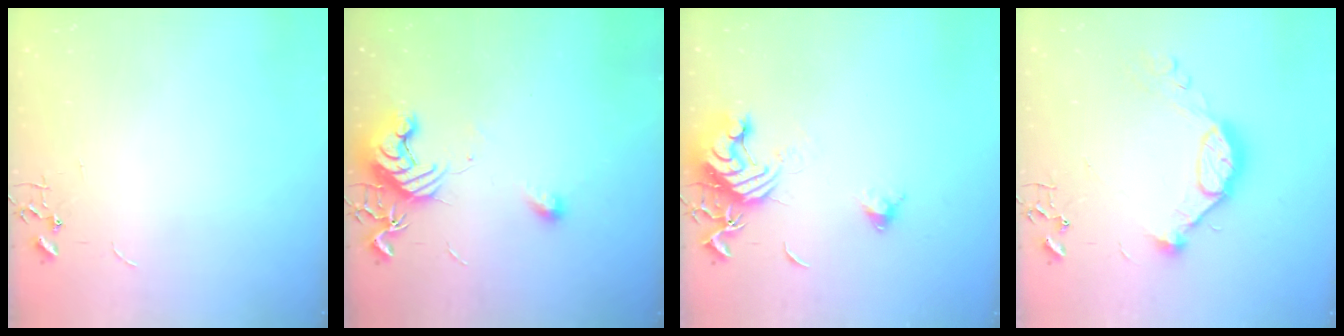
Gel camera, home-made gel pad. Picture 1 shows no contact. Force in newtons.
{"total": 11.5, "press": 11.5, "slide": 0.5}
{"total": 12.4, "press": 12.2, "slide": 1.7}
{"total": 12.9, "press": 12.8, "slide": 1.2}